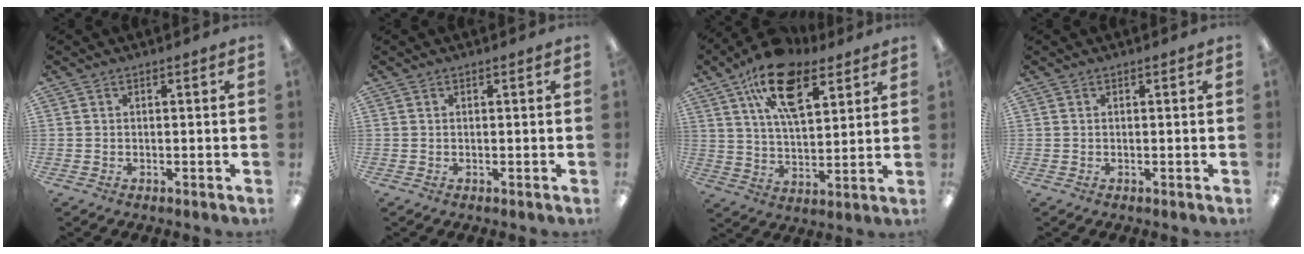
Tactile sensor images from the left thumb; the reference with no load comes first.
{"total": 0.0}
{"total": 17.4, "force": [10.0, 8.4, 11.4], "torque": [-0.187, -0.030, 0.174]}
{"total": 0.0}